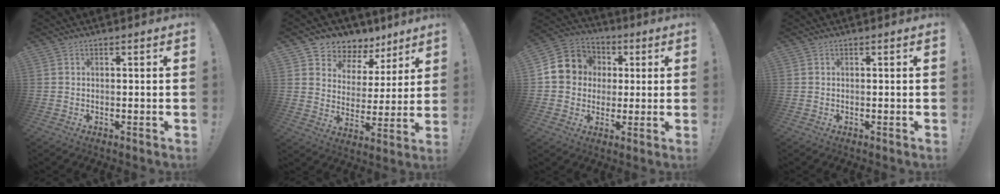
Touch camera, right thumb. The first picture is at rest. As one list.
[{"total": 7.4, "force": [5.0, 5.2, 1.5], "torque": [-0.033, -0.044, 0.099]}, {"total": 11.6, "force": [1.7, 10.8, 3.7], "torque": [-0.053, 0.002, 0.040]}, {"total": 0.0}]